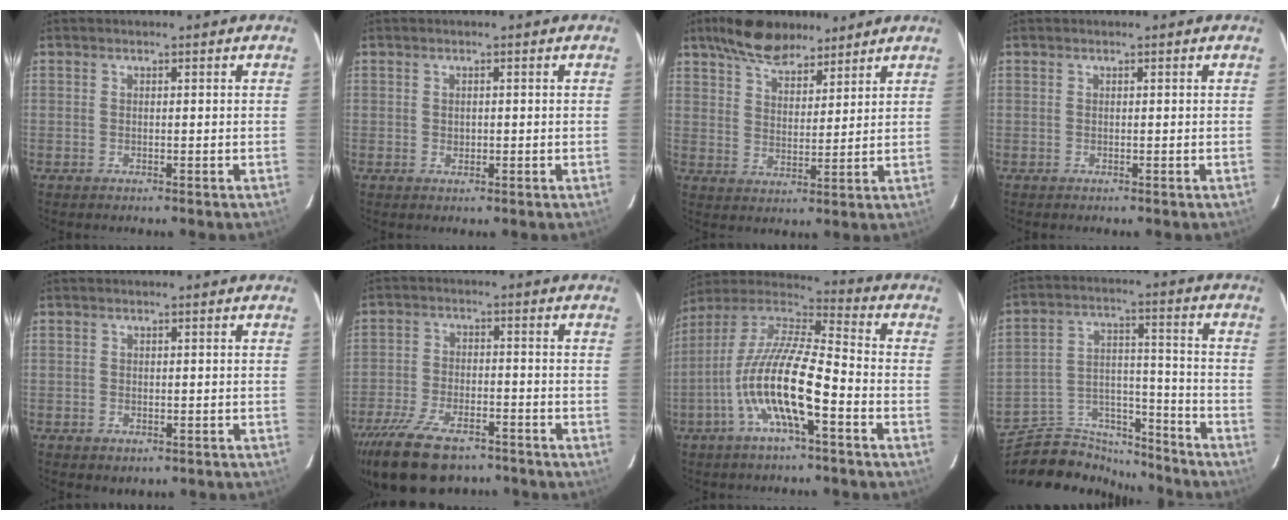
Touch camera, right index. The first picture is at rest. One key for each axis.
{"total": 1.2, "fx": 0.0, "fy": 1.0, "fz": 0.6, "tx": -0.009, "ty": 0.002, "tz": 0.001}
{"total": 11.0, "fx": 8.4, "fy": 4.6, "fz": 5.5, "tx": -0.100, "ty": 0.021, "tz": 0.148}
{"total": 0.0}
{"total": 2.1, "fx": -1.0, "fy": 1.6, "fz": 1.0, "tx": -0.019, "ty": -0.004, "tz": -0.008}
{"total": 16.2, "fx": -11.8, "fy": 7.0, "fz": 8.6, "tx": -0.193, "ty": -0.027, "tz": -0.198}
{"total": 16.2, "fx": -6.2, "fy": 3.3, "fz": 14.6, "tx": -0.278, "ty": -0.010, "tz": -0.125}
{"total": 13.7, "fx": -12.2, "fy": 5.6, "fz": 2.3, "tx": -0.048, "ty": 0.058, "tz": -0.198}